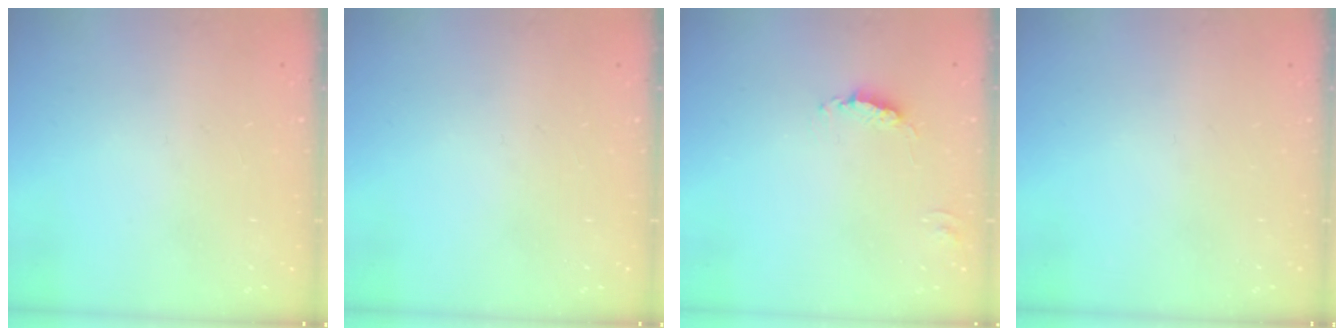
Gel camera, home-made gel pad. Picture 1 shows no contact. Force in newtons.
{"total": 0.0}
{"total": 0.8, "press": 0.8, "slide": 0.1}
{"total": 0.0}